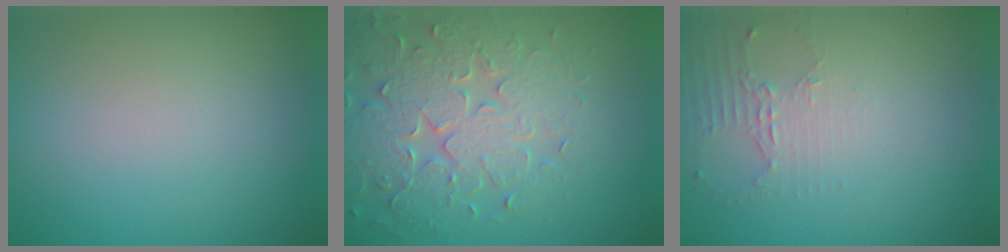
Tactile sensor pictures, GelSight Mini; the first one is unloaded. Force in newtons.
{"total": 6.7, "press": 5.6, "slide": 3.7}
{"total": 2.2, "press": 1.6, "slide": 1.5}